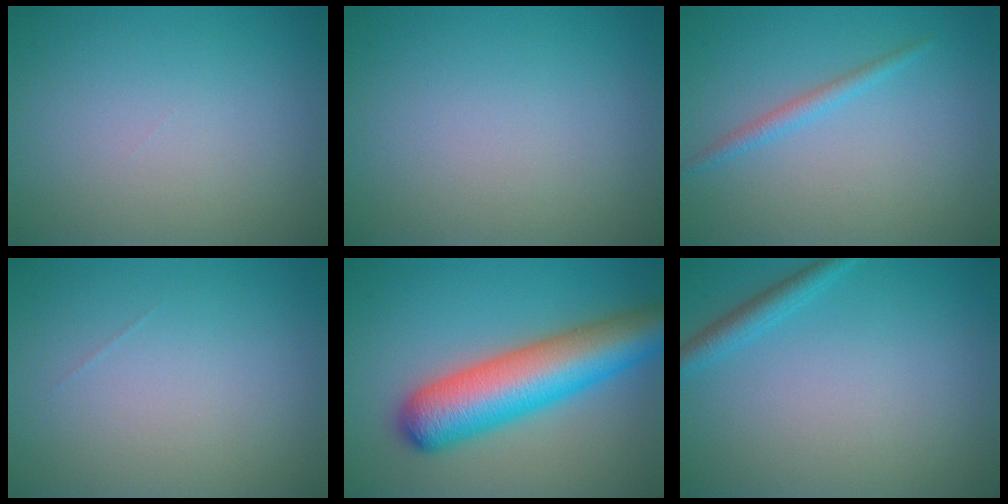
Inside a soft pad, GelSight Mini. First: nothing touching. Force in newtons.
{"total": 0.0}
{"total": 1.4, "press": 1.4, "slide": 0.1}
{"total": 0.0}
{"total": 9.7, "press": 9.7, "slide": 0.3}
{"total": 1.9, "press": 1.9, "slide": 0.1}